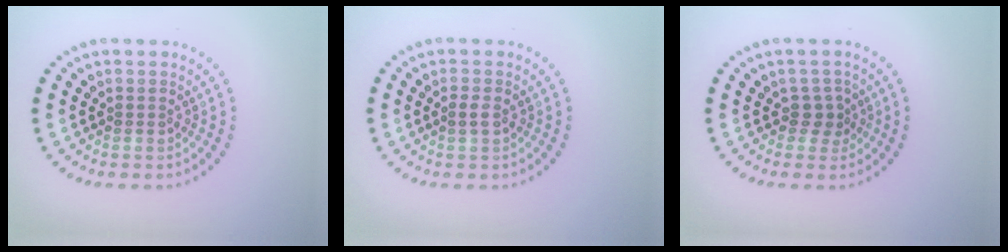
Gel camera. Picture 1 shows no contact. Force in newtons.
{"total": 1.0, "press": 1.0, "slide": 0.2}
{"total": 1.5, "press": 1.2, "slide": 1.0}